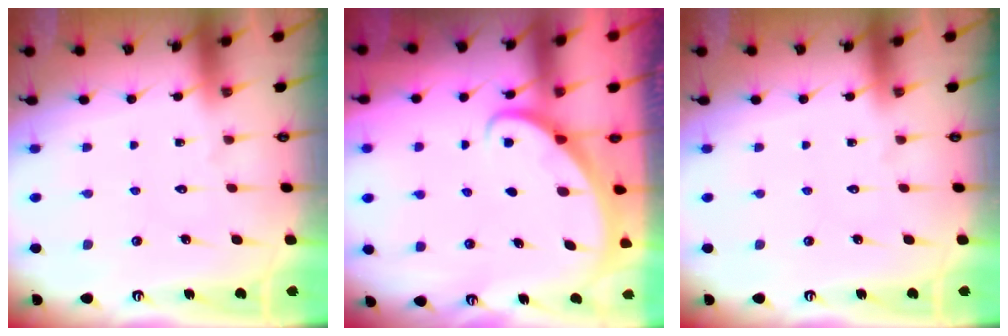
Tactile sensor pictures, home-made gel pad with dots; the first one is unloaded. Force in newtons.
{"total": 2.3, "press": 2.3, "slide": 0.1}
{"total": 0.0}